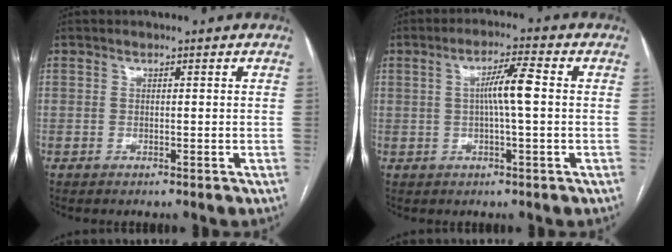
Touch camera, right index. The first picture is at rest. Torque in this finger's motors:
{"motor_torque": [0.45, -0.02, 0.26, 0.10]}